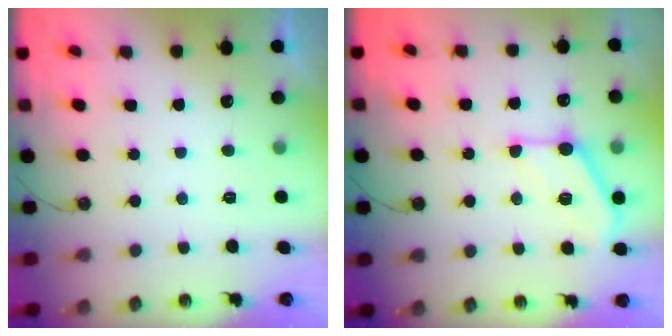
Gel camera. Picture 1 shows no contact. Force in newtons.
{"total": 13.0, "press": 13.0, "slide": 0.9}